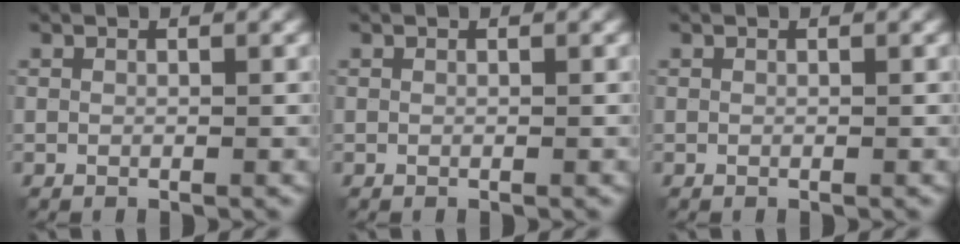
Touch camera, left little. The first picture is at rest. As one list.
[{"total": 0.0}, {"total": 0.0}]